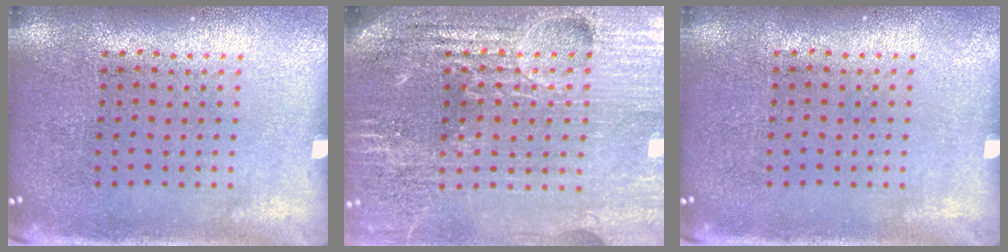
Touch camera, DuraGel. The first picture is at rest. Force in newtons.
{"total": 5.9, "press": 5.3, "slide": 2.6}
{"total": 0.0}